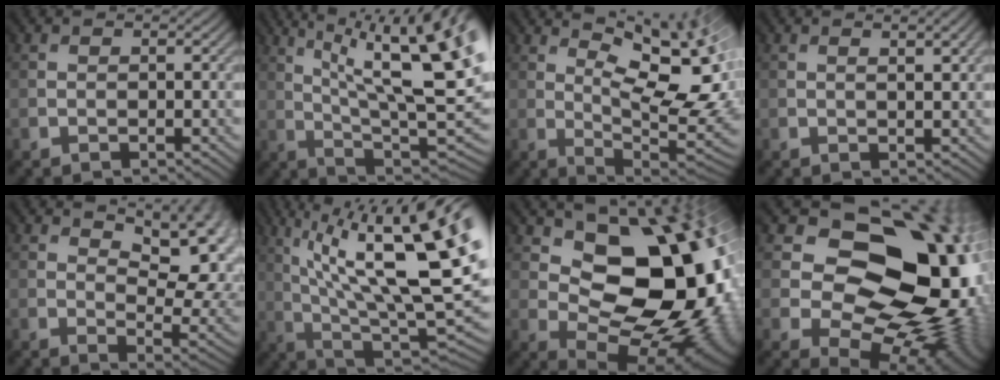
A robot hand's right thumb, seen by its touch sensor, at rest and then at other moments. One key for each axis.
{"total": 14.8, "fx": 4.1, "fy": 4.2, "fz": 13.5, "tx": -0.168, "ty": 0.016, "tz": 0.074}
{"total": 13.3, "fx": 2.5, "fy": 4.4, "fz": 12.3, "tx": -0.174, "ty": 0.024, "tz": 0.061}
{"total": 1.2, "fx": 0.4, "fy": 0.2, "fz": 1.1, "tx": -0.013, "ty": 0.004, "tz": 0.008}
{"total": 12.7, "fx": 4.4, "fy": 6.3, "fz": 10.1, "tx": -0.142, "ty": 0.022, "tz": 0.084}
{"total": 17.3, "fx": 4.7, "fy": 5.3, "fz": 15.8, "tx": -0.236, "ty": 0.019, "tz": 0.093}
{"total": 17.6, "fx": 1.1, "fy": 11.7, "fz": 13.1, "tx": -0.127, "ty": -0.011, "tz": 0.050}
{"total": 18.5, "fx": 0.1, "fy": 14.3, "fz": 11.7, "tx": -0.127, "ty": -0.005, "tz": 0.019}